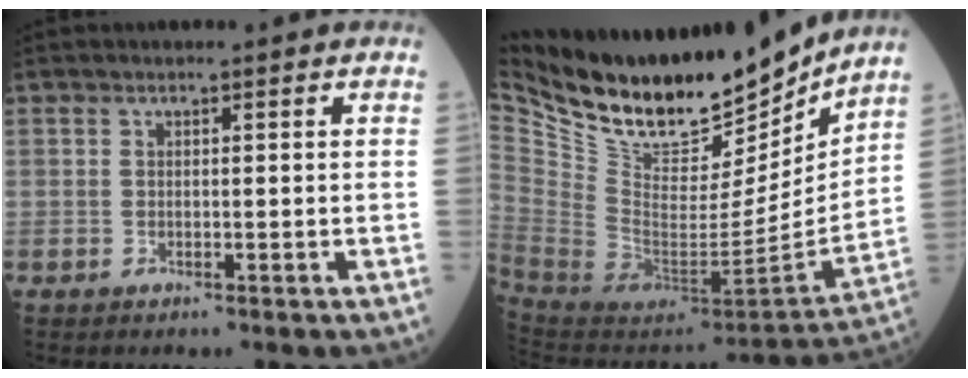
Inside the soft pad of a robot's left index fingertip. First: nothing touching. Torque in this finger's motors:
{"motor_torque": [0.98, -1.16, 0.24, 0.06]}